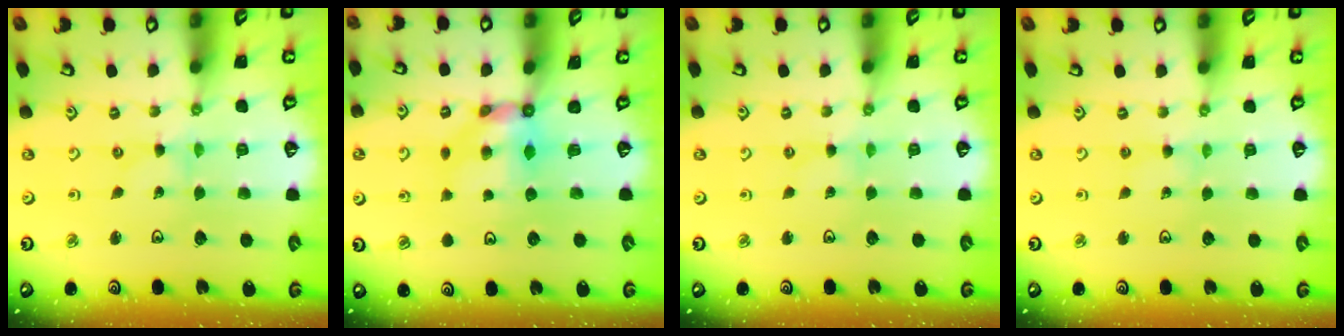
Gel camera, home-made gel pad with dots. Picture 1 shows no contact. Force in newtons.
{"total": 6.3, "press": 6.3, "slide": 0.5}
{"total": 0.8, "press": 0.8, "slide": 0.1}
{"total": 2.5, "press": 2.5, "slide": 0.3}